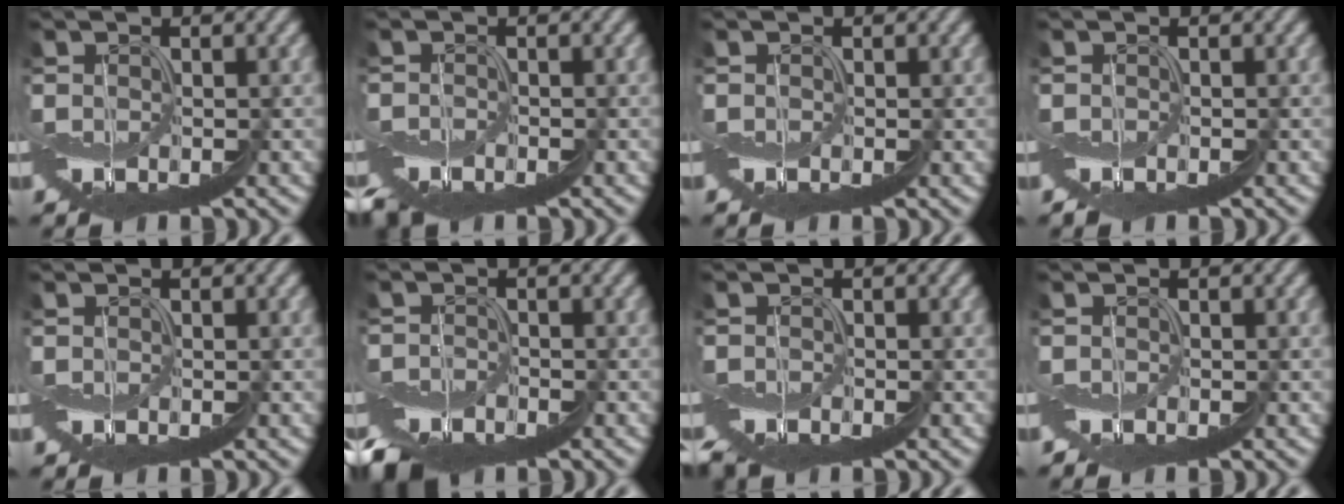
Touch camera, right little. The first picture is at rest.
{"total": 4.9, "force": [-4.6, 0.9, 1.5], "torque": [-0.030, -0.003, -0.068]}
{"total": 0.0}
{"total": 1.1, "force": [-1.0, 0.2, 0.3], "torque": [0.000, -0.003, -0.020]}
{"total": 0.7, "force": [-0.3, 0.5, 0.4], "torque": [-0.003, -0.005, -0.004]}
{"total": 6.1, "force": [-6.1, -0.1, 0.1], "torque": [-0.006, 0.000, -0.103]}
{"total": 4.1, "force": [-3.5, 1.3, 1.6], "torque": [-0.027, -0.004, -0.047]}
{"total": 1.4, "force": [-1.3, 0.5, 0.4], "torque": [-0.003, -0.005, -0.025]}